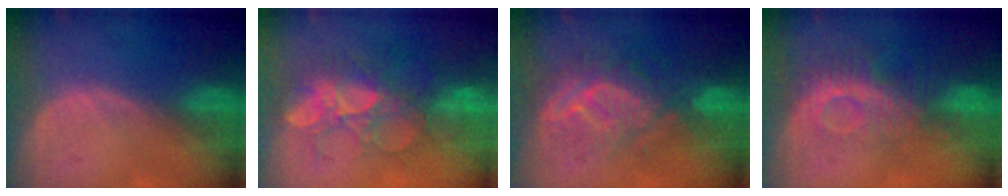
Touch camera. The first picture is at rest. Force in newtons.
{"total": 9.1, "press": 8.9, "slide": 1.9}
{"total": 9.0, "press": 8.9, "slide": 1.0}
{"total": 9.3, "press": 8.2, "slide": 4.3}